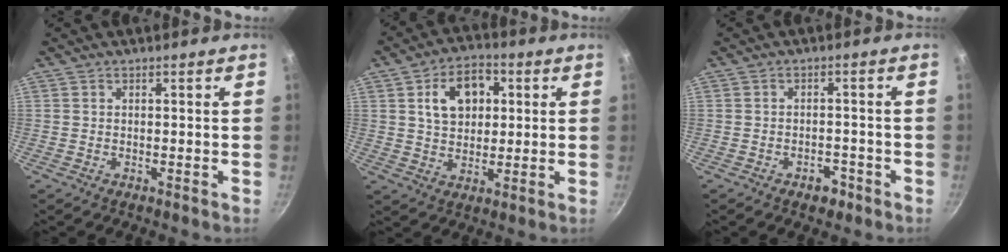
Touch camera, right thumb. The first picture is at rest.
{"total": 10.5, "force": [2.8, 7.1, 7.2], "torque": [-0.093, 0.002, 0.045]}
{"total": 3.2, "force": [-2.0, 1.9, 1.7], "torque": [-0.012, 0.013, -0.026]}